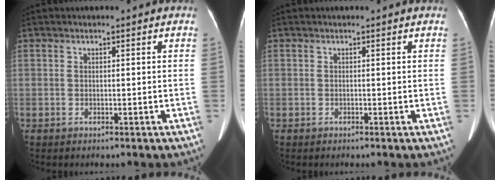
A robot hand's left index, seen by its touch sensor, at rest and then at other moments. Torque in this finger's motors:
{"motor_torque": [-0.07, -0.15, -0.09, -0.21]}